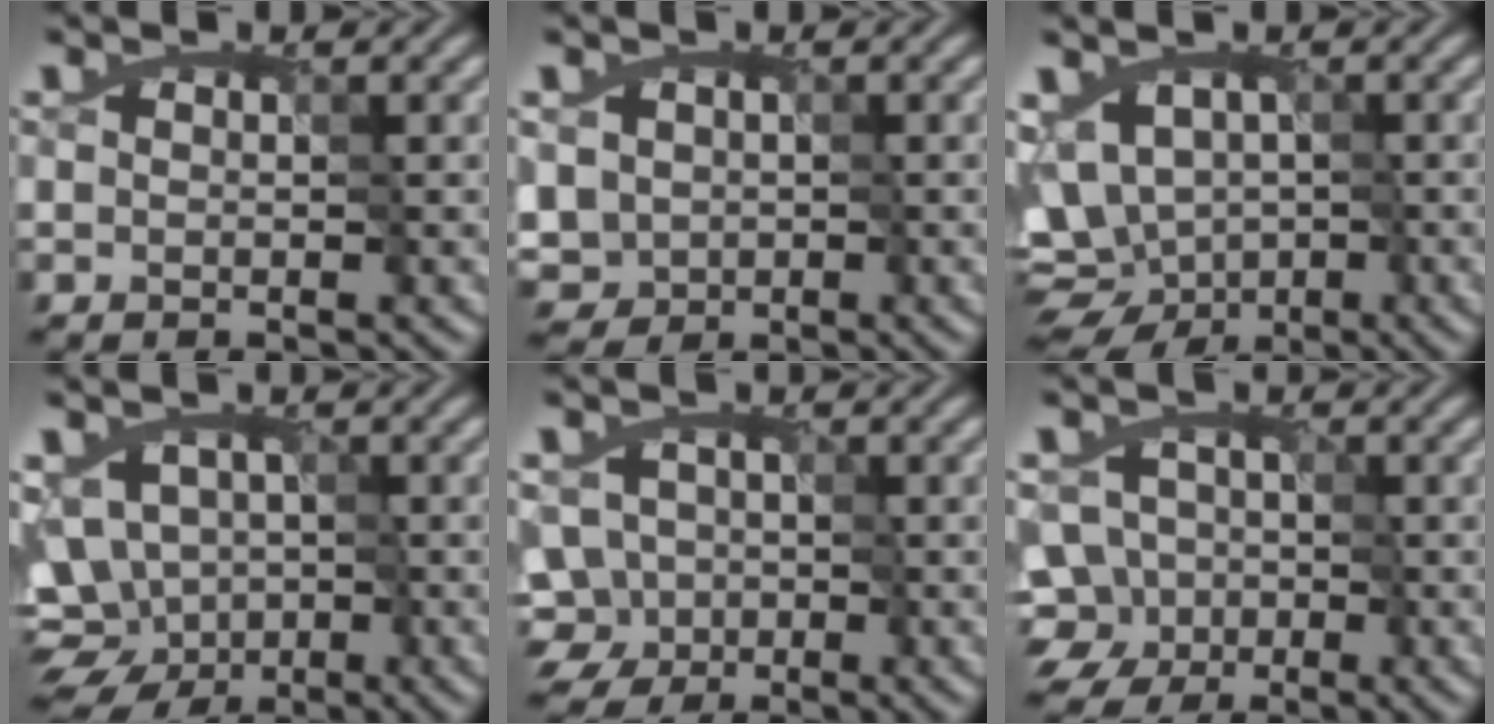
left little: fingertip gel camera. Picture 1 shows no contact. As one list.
[{"total": 3.3, "force": [-0.6, 3.1, 1.1], "torque": [-0.033, -0.001, -0.005]}, {"total": 7.7, "force": [-3.0, 6.0, 3.9], "torque": [-0.052, -0.014, -0.025]}, {"total": 9.1, "force": [-3.6, 7.4, 4.0], "torque": [-0.043, -0.010, -0.067]}, {"total": 5.3, "force": [-2.2, 4.5, 1.7], "torque": [-0.029, 0.006, -0.059]}, {"total": 7.2, "force": [-3.4, 6.0, 2.1], "torque": [-0.037, 0.004, -0.083]}]